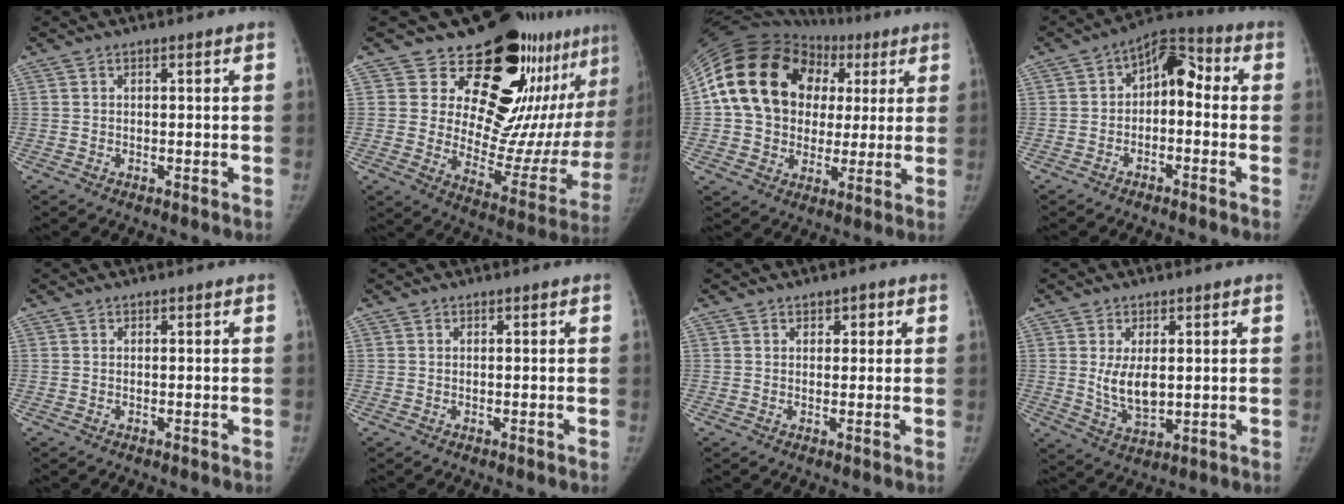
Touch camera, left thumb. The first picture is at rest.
{"total": 25.3, "force": [16.6, 11.9, 15.0], "torque": [-0.168, -0.104, 0.230]}
{"total": 23.8, "force": [5.2, 19.3, 13.0], "torque": [-0.220, 0.048, 0.096]}
{"total": 8.3, "force": [-0.6, 5.5, 6.2], "torque": [-0.062, 0.045, -0.026]}
{"total": 0.0}
{"total": 0.0}
{"total": 2.0, "force": [1.0, 1.5, 0.8], "torque": [0.009, -0.003, 0.010]}
{"total": 6.9, "force": [0.9, 4.1, 5.5], "torque": [-0.084, -0.018, 0.028]}